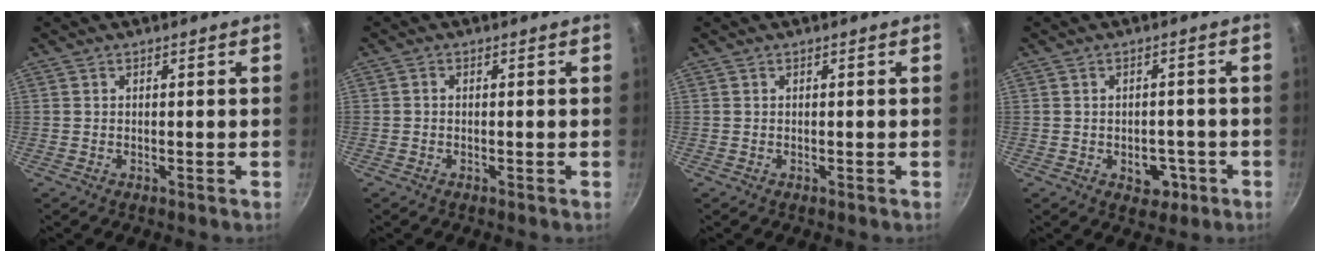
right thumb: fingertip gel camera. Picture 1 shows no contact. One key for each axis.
{"total": 0.5, "fx": -0.2, "fy": 0.3, "fz": 0.4, "tx": -0.009, "ty": 0.004, "tz": -0.006}
{"total": 0.0}
{"total": 5.0, "fx": -1.8, "fy": 3.6, "fz": 2.9, "tx": -0.018, "ty": 0.013, "tz": -0.015}